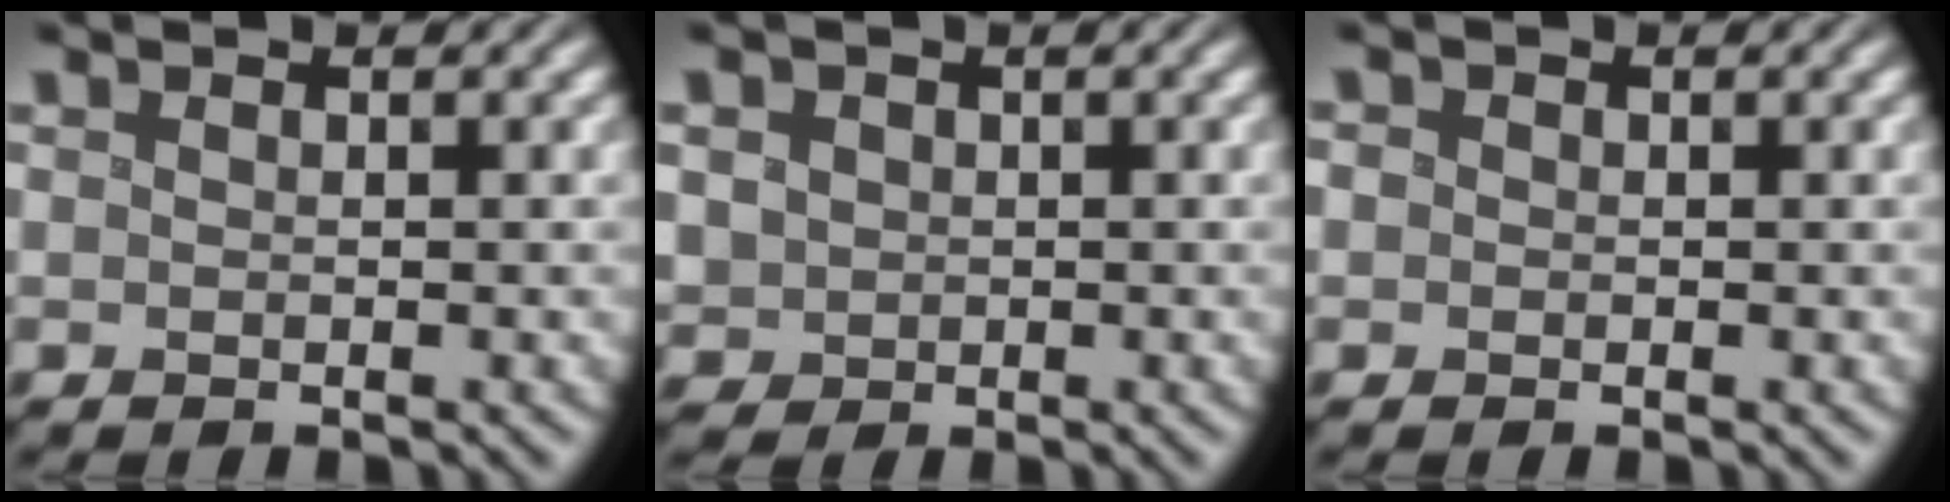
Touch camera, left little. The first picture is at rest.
{"total": 2.8, "force": [0.4, 2.5, 1.0], "torque": [-0.026, 0.009, 0.005]}
{"total": 2.0, "force": [0.5, 1.7, 1.0], "torque": [-0.015, 0.017, -0.004]}